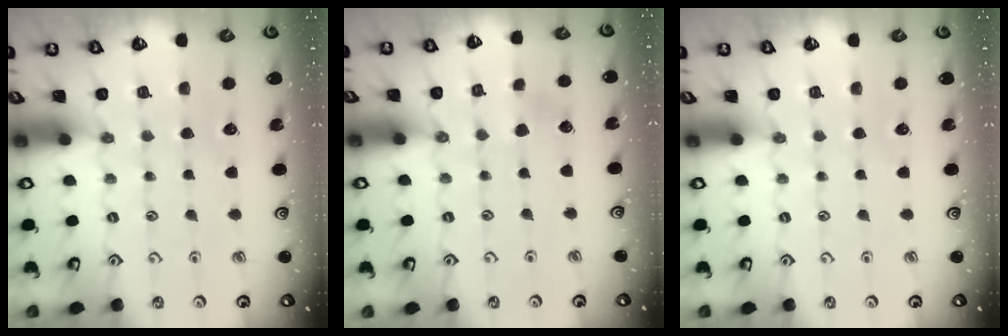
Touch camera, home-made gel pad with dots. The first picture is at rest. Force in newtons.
{"total": 2.9, "press": 2.8, "slide": 0.9}
{"total": 0.0}